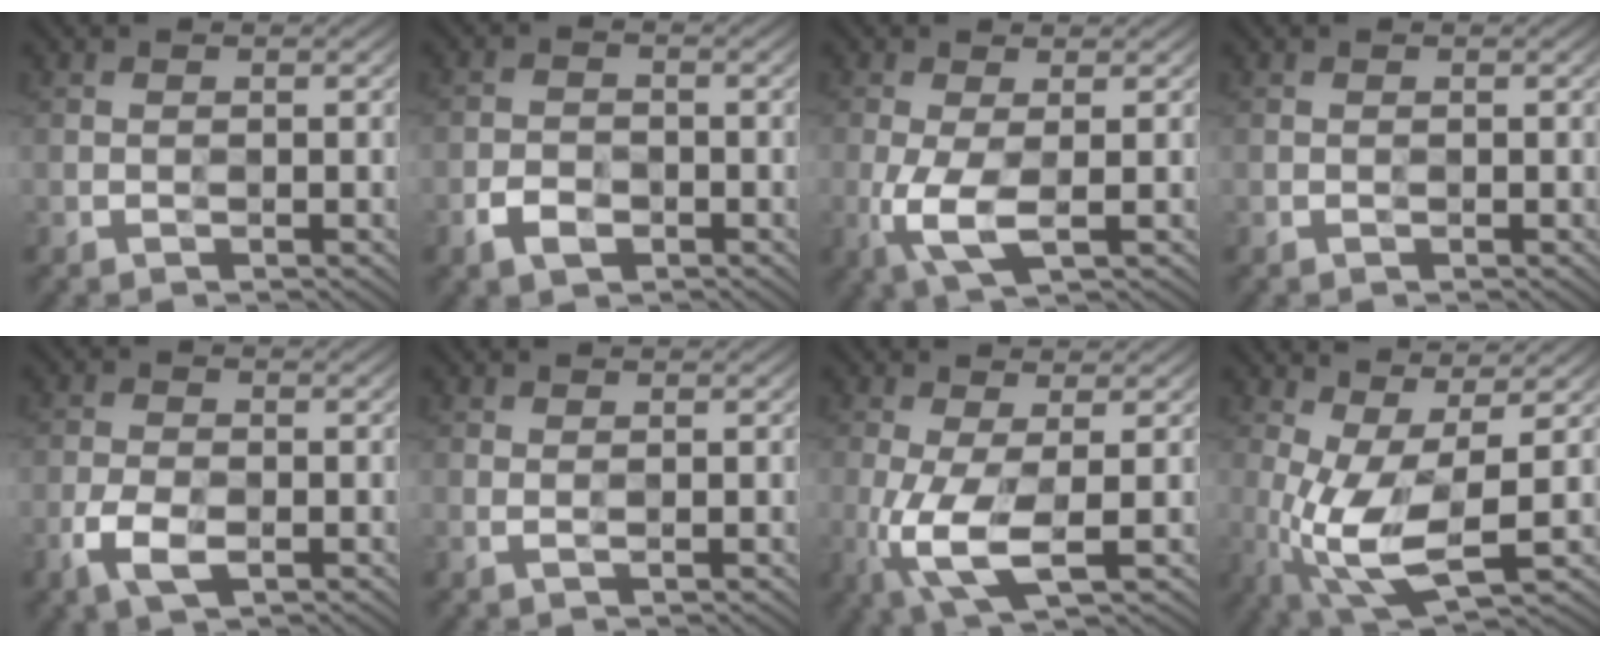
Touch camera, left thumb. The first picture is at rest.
{"total": 2.4, "force": [-1.8, 1.3, 0.9], "torque": [-0.020, -0.001, -0.037]}
{"total": 4.5, "force": [-1.1, 1.4, 4.2], "torque": [-0.111, -0.002, -0.022]}
{"total": 0.0}
{"total": 4.3, "force": [-2.2, 2.1, 3.0], "torque": [-0.071, -0.004, -0.045]}
{"total": 0.7, "force": [0.6, -0.4, 0.2], "torque": [-0.006, 0.001, 0.011]}
{"total": 6.5, "force": [-1.7, 1.9, 5.9], "torque": [-0.152, -0.006, -0.032]}
{"total": 10.2, "force": [-1.4, 4.0, 9.2], "torque": [-0.214, -0.002, -0.024]}